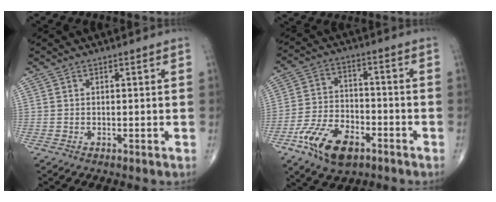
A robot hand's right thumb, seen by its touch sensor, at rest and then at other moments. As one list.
[{"total": 13.0, "force": [-6.9, 7.1, 8.4], "torque": [-0.143, 0.027, -0.126]}]